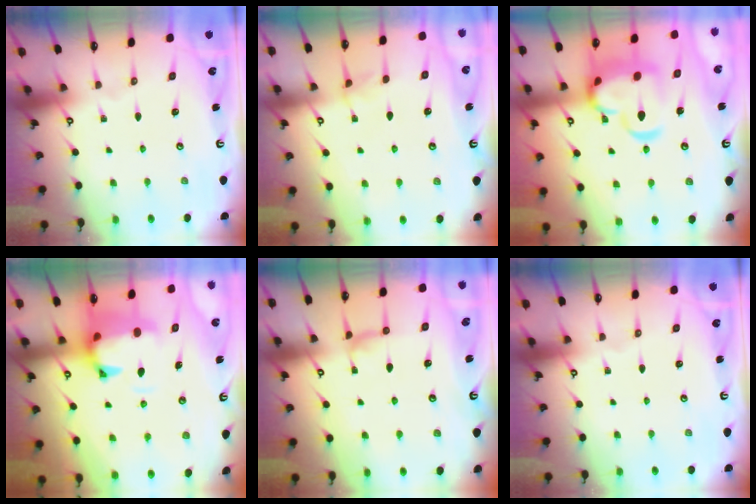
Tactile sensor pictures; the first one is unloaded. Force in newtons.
{"total": 3.2, "press": 3.2, "slide": 0.4}
{"total": 11.4, "press": 11.2, "slide": 1.9}
{"total": 1.5, "press": 1.1, "slide": 1.1}
{"total": 1.7, "press": 1.5, "slide": 0.8}
{"total": 0.0}